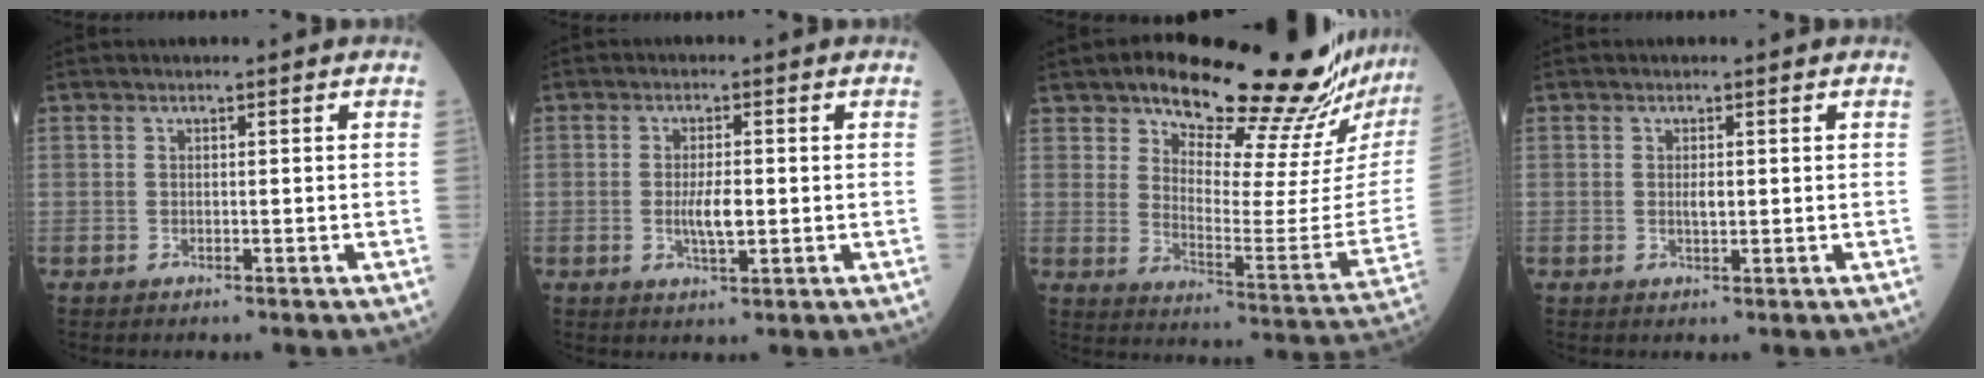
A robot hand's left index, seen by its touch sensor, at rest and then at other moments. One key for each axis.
{"total": 3.7, "fx": -0.4, "fy": 1.0, "fz": 3.5, "tx": -0.063, "ty": -0.003, "tz": -0.007}
{"total": 21.2, "fx": 17.8, "fy": 2.5, "fz": 11.2, "tx": -0.153, "ty": -0.071, "tz": 0.237}
{"total": 1.2, "fx": 0.1, "fy": 0.5, "fz": 1.1, "tx": -0.013, "ty": -0.001, "tz": 0.003}